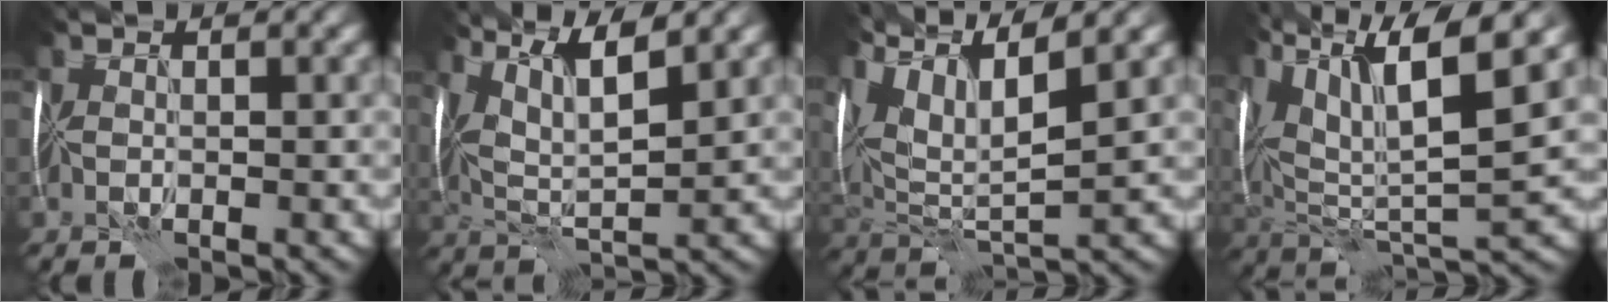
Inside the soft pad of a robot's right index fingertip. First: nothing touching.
{"total": 7.2, "force": [4.0, 1.9, 5.7], "torque": [-0.103, 0.006, 0.059]}
{"total": 11.6, "force": [5.9, 3.8, 9.3], "torque": [-0.187, 0.022, 0.103]}
{"total": 13.3, "force": [6.3, 3.8, 11.0], "torque": [-0.223, 0.012, 0.126]}